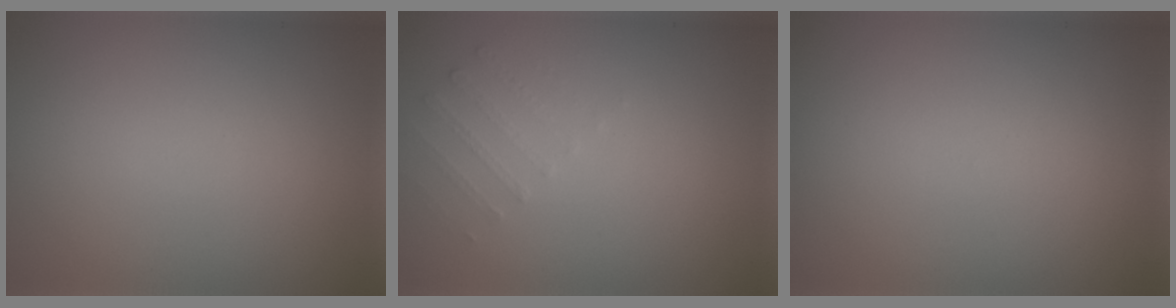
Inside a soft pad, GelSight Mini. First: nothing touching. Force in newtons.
{"total": 1.1, "press": 0.7, "slide": 0.8}
{"total": 0.0}